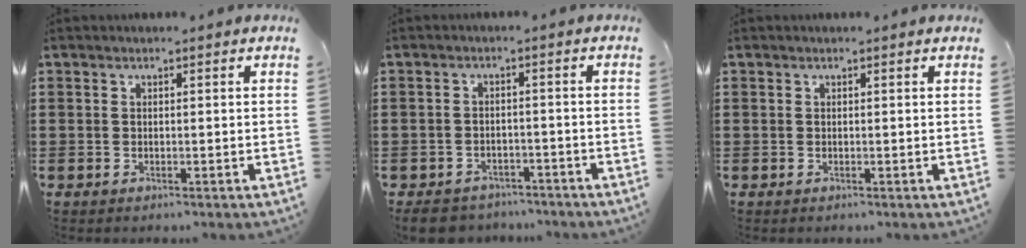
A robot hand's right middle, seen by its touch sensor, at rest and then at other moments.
{"total": 3.7, "force": [-3.6, 0.9, 0.2], "torque": [-0.014, 0.001, -0.076]}
{"total": 0.0}